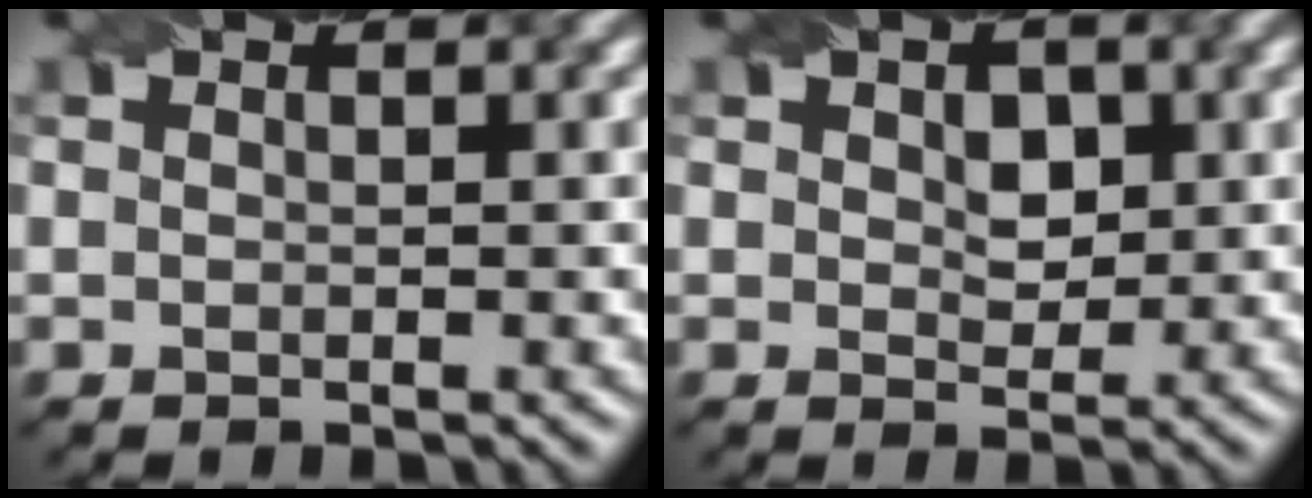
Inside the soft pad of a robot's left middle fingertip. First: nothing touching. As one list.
[{"total": 2.9, "force": [0.7, 2.1, 1.9], "torque": [-0.030, -0.002, 0.008]}]